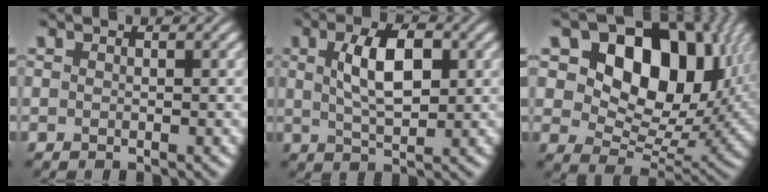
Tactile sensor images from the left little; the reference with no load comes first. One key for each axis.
{"total": 5.3, "fx": 1.1, "fy": 2.4, "fz": 4.6, "tx": -0.089, "ty": 0.005, "tz": 0.021}
{"total": 15.3, "fx": 5.7, "fy": 9.9, "fz": 10.2, "tx": -0.149, "ty": 0.006, "tz": 0.095}